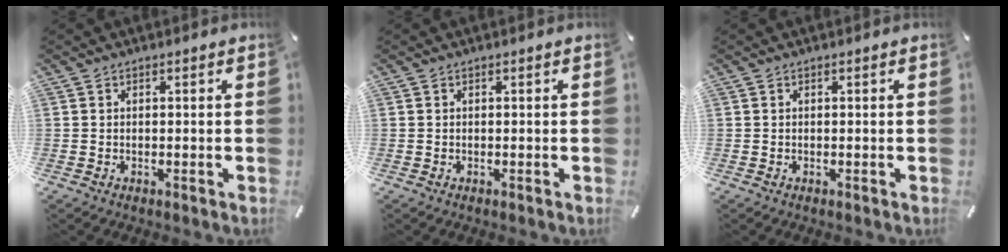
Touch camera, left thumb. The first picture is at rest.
{"total": 0.0}
{"total": 0.0}